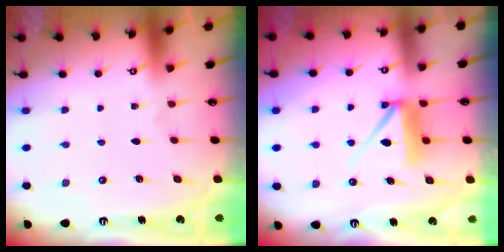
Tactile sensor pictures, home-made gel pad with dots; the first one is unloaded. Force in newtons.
{"total": 7.7, "press": 7.7, "slide": 0.8}